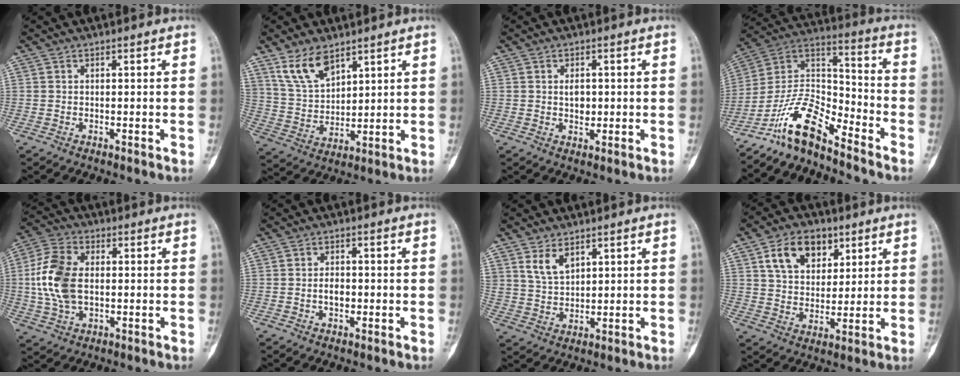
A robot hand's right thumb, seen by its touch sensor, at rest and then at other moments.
{"total": 9.0, "force": [6.2, 4.4, 4.8], "torque": [-0.079, -0.031, 0.132]}
{"total": 3.0, "force": [0.2, 1.9, 2.4], "torque": [-0.031, -0.001, 0.005]}
{"total": 12.4, "force": [-10.1, 3.7, 6.2], "torque": [-0.112, 0.100, -0.197]}
{"total": 12.2, "force": [0.2, 7.5, 9.7], "torque": [-0.205, 0.010, 0.003]}
{"total": 2.7, "force": [-0.6, 1.7, 2.0], "torque": [-0.023, 0.007, -0.014]}
{"total": 5.0, "force": [3.0, 2.8, 2.8], "torque": [-0.042, -0.022, 0.064]}
{"total": 11.4, "force": [5.3, 7.6, 6.5], "torque": [-0.079, -0.017, 0.095]}